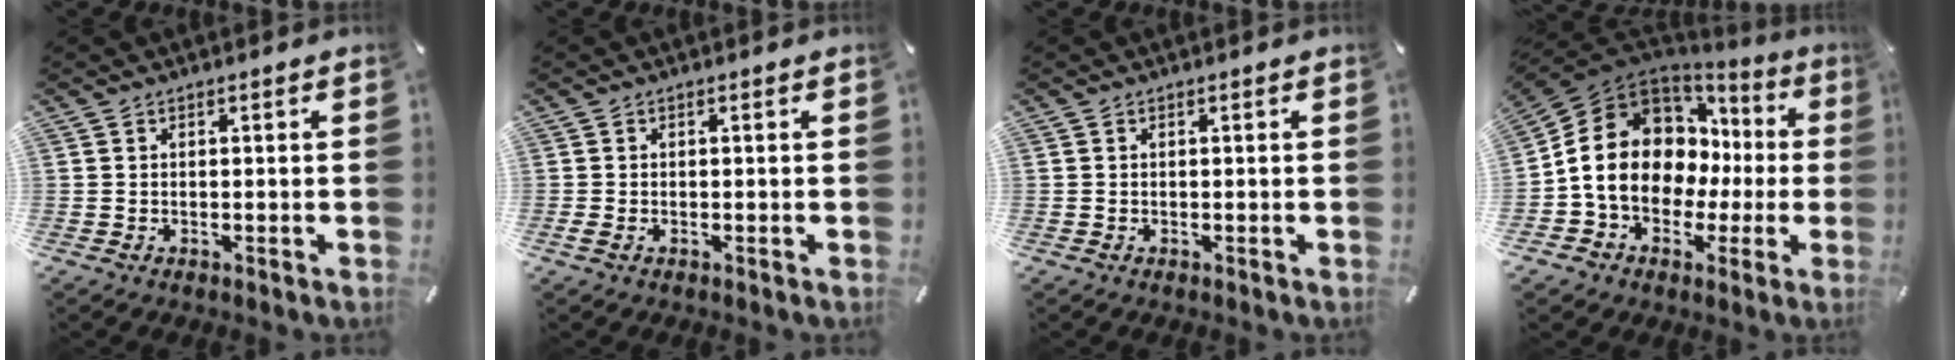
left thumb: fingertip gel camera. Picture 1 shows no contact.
{"total": 0.9, "force": [-0.3, 0.3, 0.8], "torque": [-0.013, -0.001, -0.005]}
{"total": 0.0}
{"total": 16.2, "force": [-0.1, 13.5, 9.0], "torque": [-0.183, -0.005, -0.001]}